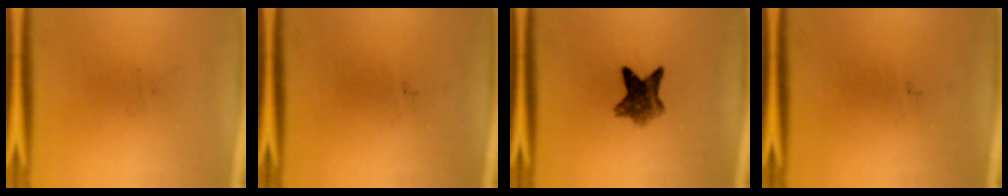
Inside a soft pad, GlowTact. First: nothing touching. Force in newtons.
{"total": 0.0}
{"total": 6.8}
{"total": 0.0}